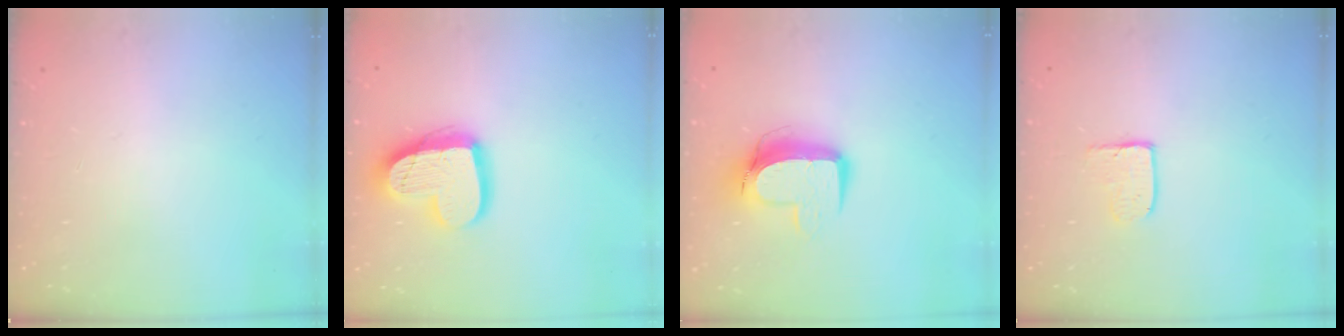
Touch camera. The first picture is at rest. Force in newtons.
{"total": 17.8, "press": 17.7, "slide": 1.4}
{"total": 11.0, "press": 10.9, "slide": 1.1}
{"total": 4.0, "press": 4.0, "slide": 0.4}